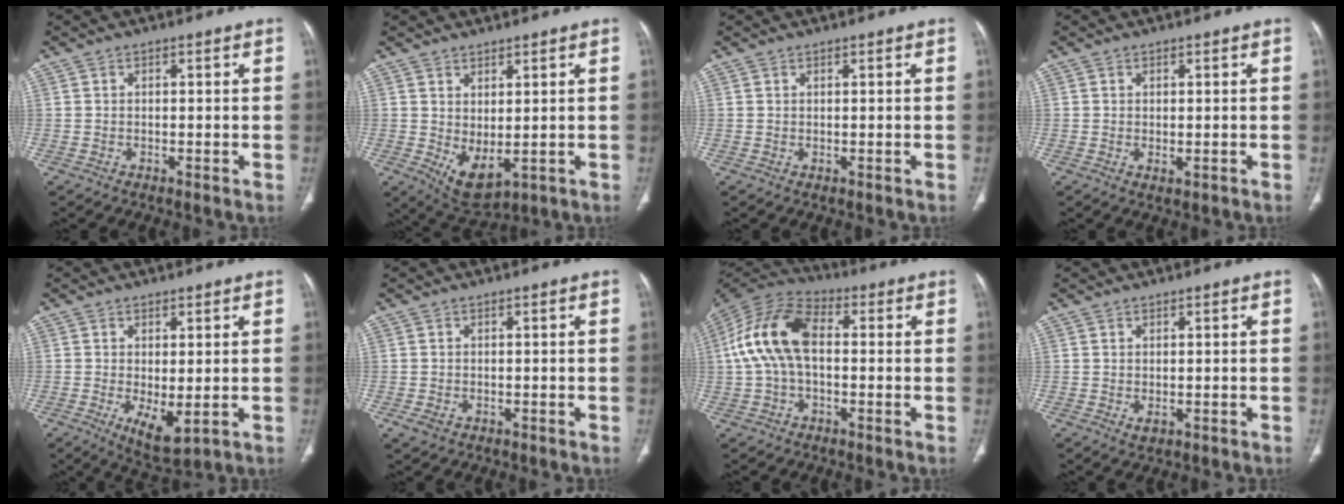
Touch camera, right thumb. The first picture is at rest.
{"total": 6.4, "force": [0.2, 3.2, 5.5], "torque": [-0.085, -0.014, 0.026]}
{"total": 0.0}
{"total": 1.3, "force": [-0.2, 0.6, 1.1], "torque": [-0.022, -0.006, 0.003]}
{"total": 6.0, "force": [-0.9, 2.4, 5.4], "torque": [-0.090, -0.020, -0.001]}
{"total": 1.8, "force": [-0.5, 1.3, 1.2], "torque": [-0.026, 0.000, -0.004]}
{"total": 14.2, "force": [0.8, 8.3, 11.5], "torque": [-0.231, 0.038, 0.004]}
{"total": 1.2, "force": [0.1, 0.7, 0.9], "torque": [-0.018, -0.003, 0.008]}